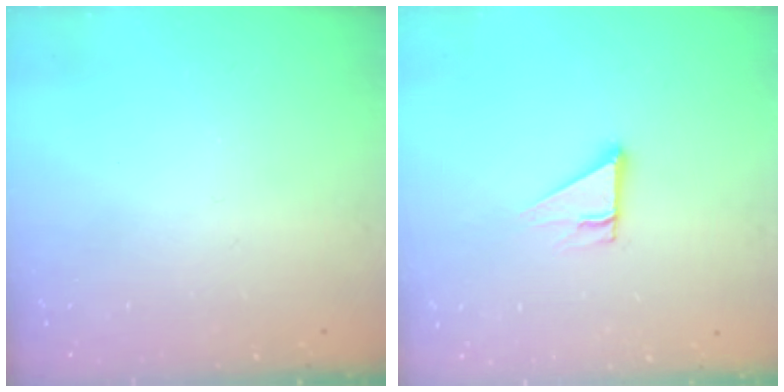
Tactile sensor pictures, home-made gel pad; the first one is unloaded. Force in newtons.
{"total": 3.7, "press": 3.7, "slide": 0.2}